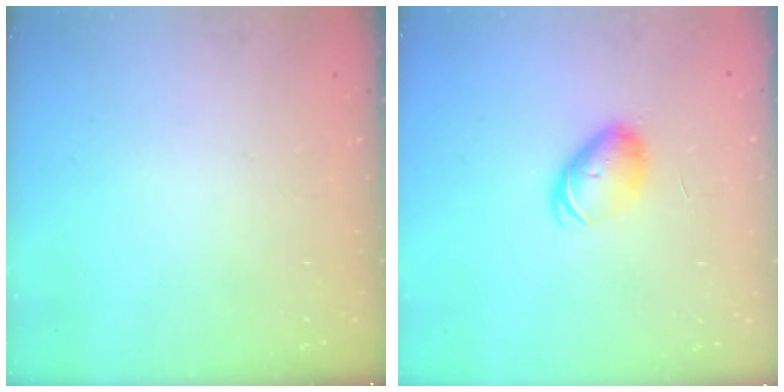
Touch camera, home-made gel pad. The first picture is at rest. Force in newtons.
{"total": 8.0, "press": 8.0, "slide": 0.6}